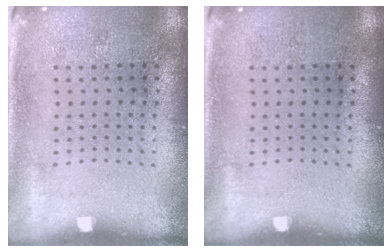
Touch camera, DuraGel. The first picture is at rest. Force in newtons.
{"total": 0.0}